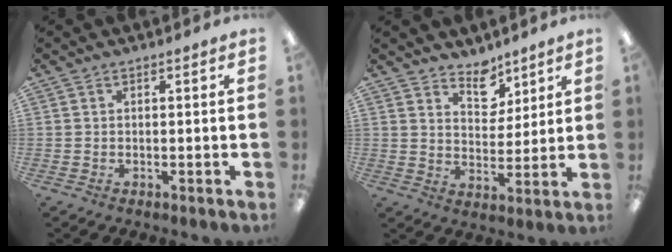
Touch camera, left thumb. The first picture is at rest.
{"total": 7.5, "force": [6.1, 4.1, 1.6], "torque": [-0.009, -0.046, 0.109]}